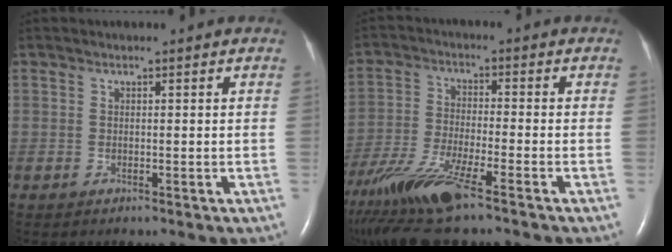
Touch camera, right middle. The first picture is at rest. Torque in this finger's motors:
{"motor_torque": [1.18, -0.95, 0.28, 0.21]}